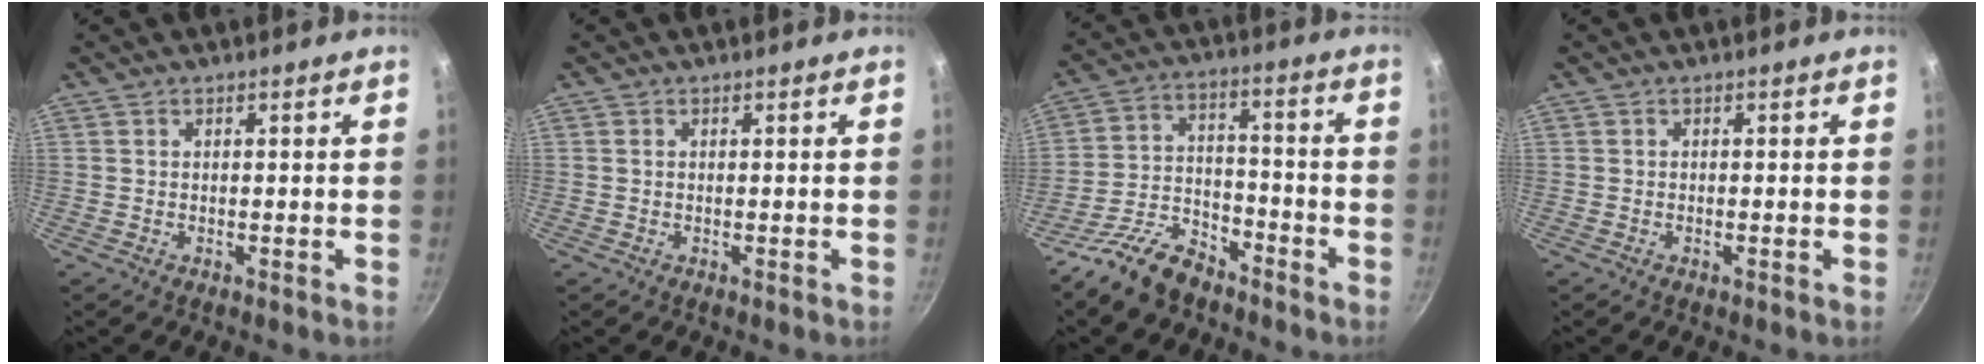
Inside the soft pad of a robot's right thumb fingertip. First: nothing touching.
{"total": 0.0}
{"total": 11.1, "force": [-8.4, 5.3, 4.9], "torque": [-0.079, 0.071, -0.165]}
{"total": 0.5, "force": [-0.2, 0.1, 0.5], "torque": [-0.010, 0.002, -0.005]}